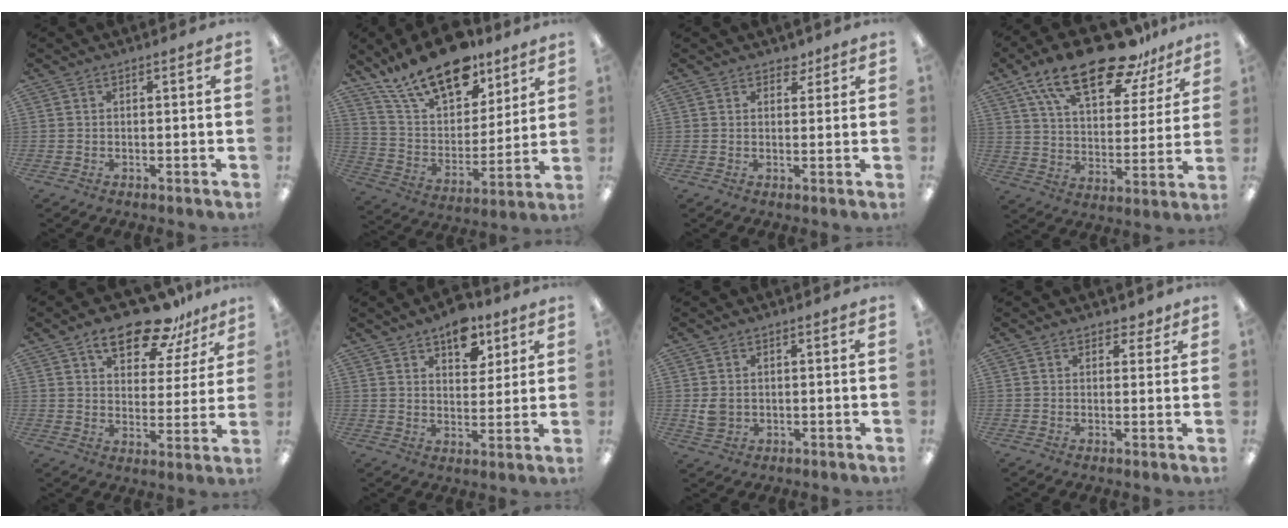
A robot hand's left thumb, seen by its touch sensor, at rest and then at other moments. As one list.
[{"total": 20.5, "force": [15.1, 9.2, 10.4], "torque": [-0.188, -0.084, 0.269]}, {"total": 3.0, "force": [2.1, 1.9, 1.1], "torque": [0.000, -0.009, 0.034]}, {"total": 22.0, "force": [15.1, 8.8, 13.3], "torque": [-0.220, -0.083, 0.260]}, {"total": 15.1, "force": [10.8, 6.6, 8.2], "torque": [-0.121, -0.055, 0.187]}, {"total": 9.9, "force": [6.4, 5.5, 5.1], "torque": [-0.046, -0.033, 0.106]}, {"total": 3.6, "force": [0.5, 2.9, 2.0], "torque": [-0.022, -0.002, 0.009]}, {"total": 2.9, "force": [1.8, 1.8, 1.4], "torque": [-0.005, -0.005, 0.029]}]